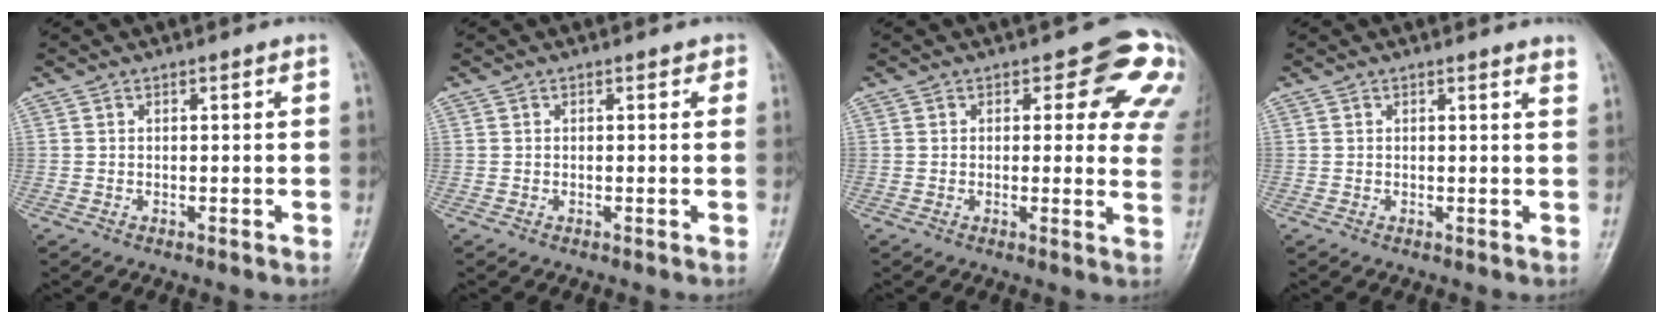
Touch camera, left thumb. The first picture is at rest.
{"total": 0.8, "force": [0.3, 0.6, 0.5], "torque": [0.010, 0.003, -0.003]}
{"total": 11.4, "force": [5.1, 5.5, 8.6], "torque": [-0.045, -0.022, 0.040]}
{"total": 1.4, "force": [1.2, -0.1, 0.6], "torque": [-0.004, -0.005, 0.008]}